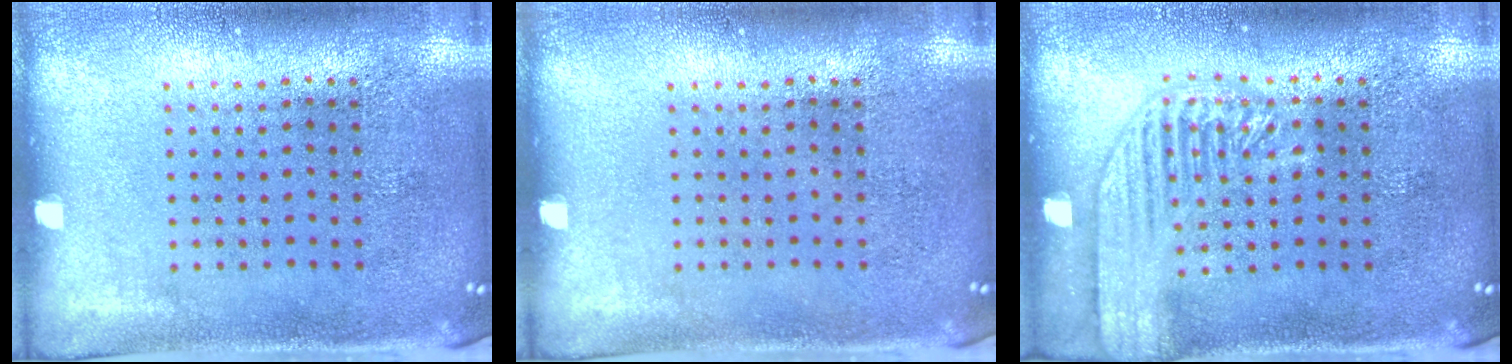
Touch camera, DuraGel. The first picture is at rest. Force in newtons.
{"total": 0.0}
{"total": 1.9, "press": 1.8, "slide": 0.2}